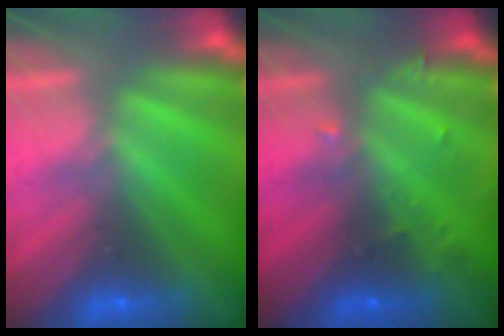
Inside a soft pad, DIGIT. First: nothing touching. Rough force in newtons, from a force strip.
{"total": 2.9}